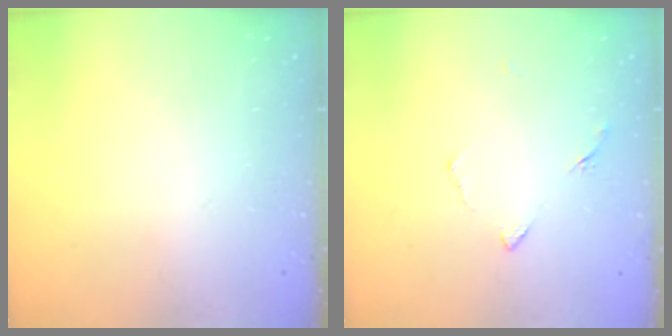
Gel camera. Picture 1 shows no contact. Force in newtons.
{"total": 4.6, "press": 4.6, "slide": 0.6}